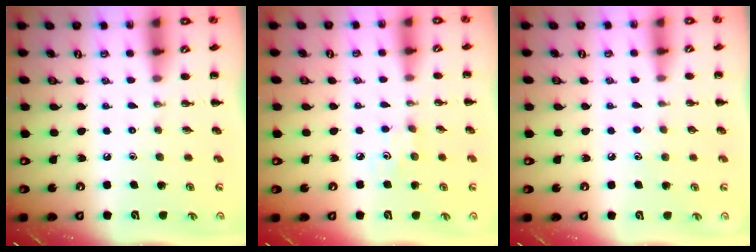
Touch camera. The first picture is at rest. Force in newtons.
{"total": 2.6, "press": 2.5, "slide": 0.8}
{"total": 3.2, "press": 3.1, "slide": 0.9}